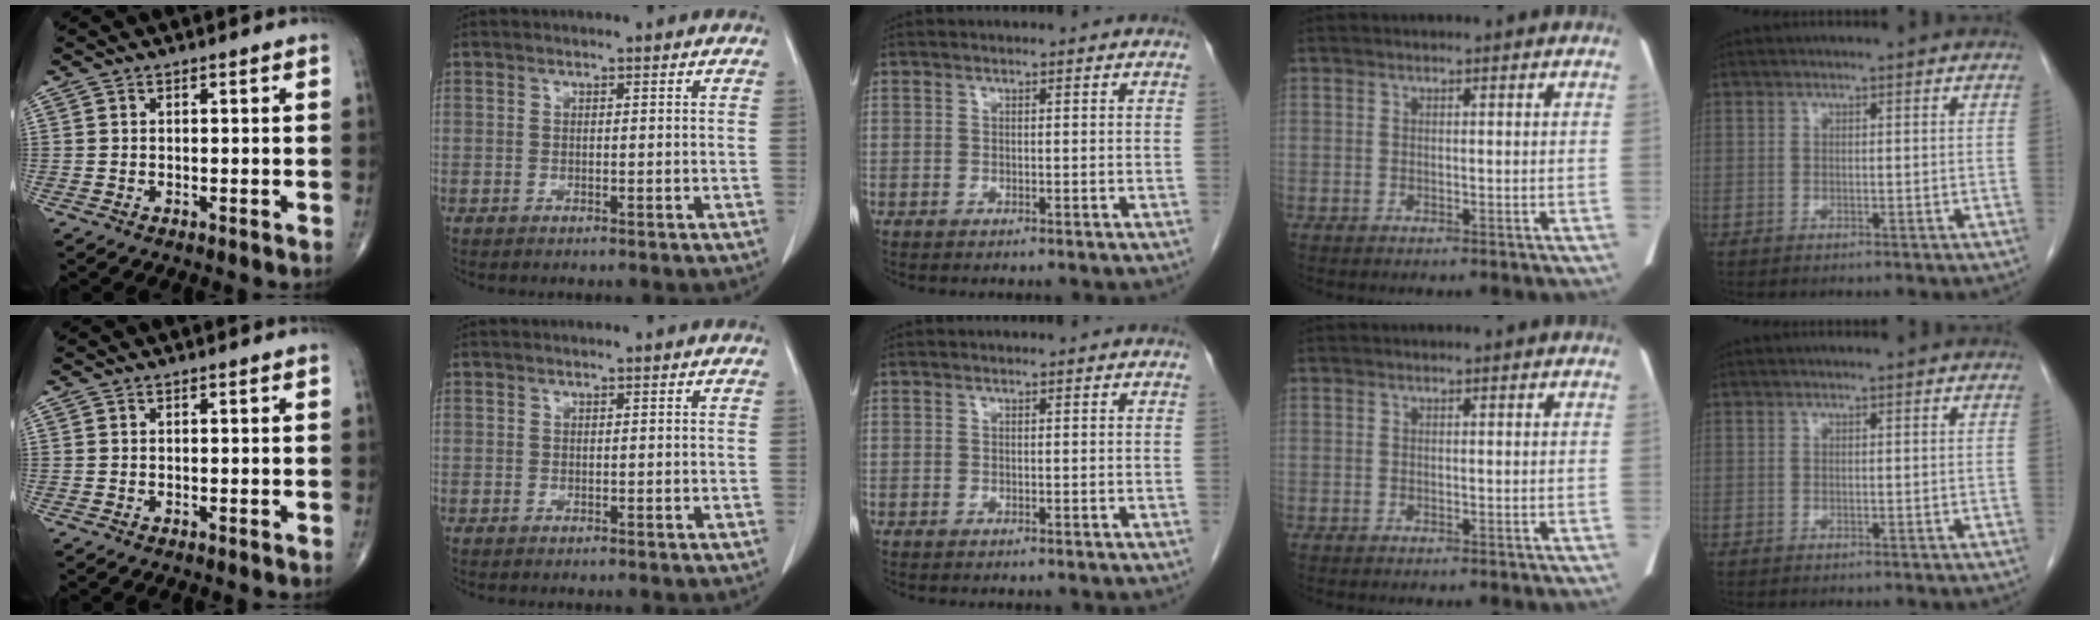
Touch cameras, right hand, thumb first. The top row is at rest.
{}